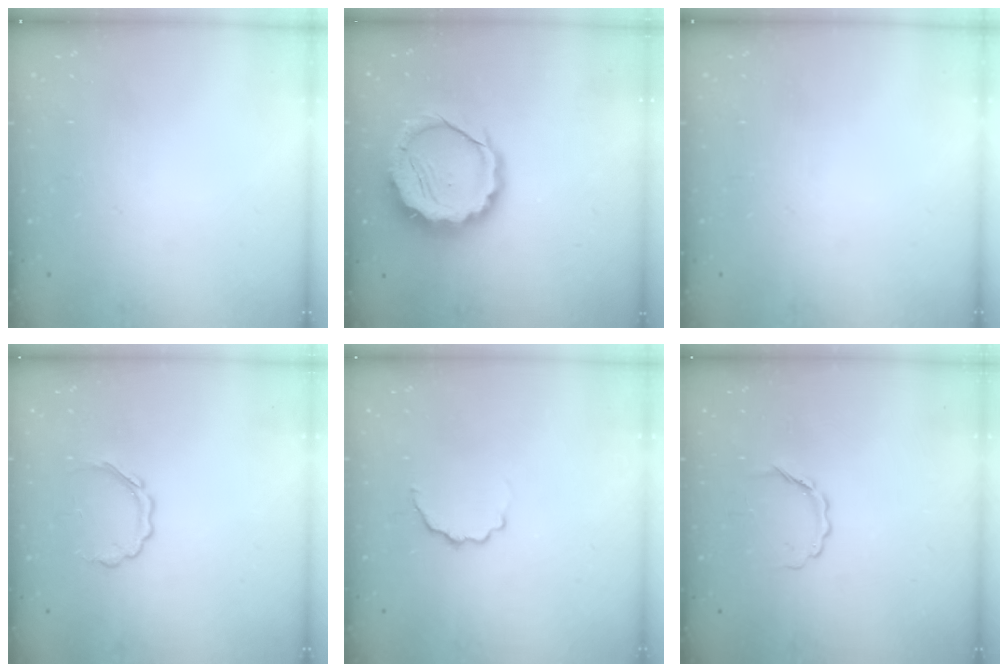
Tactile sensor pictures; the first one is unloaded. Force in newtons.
{"total": 13.5, "press": 13.1, "slide": 3.3}
{"total": 0.0}
{"total": 4.9, "press": 4.8, "slide": 1.3}
{"total": 3.7, "press": 3.5, "slide": 1.1}
{"total": 4.6, "press": 4.5, "slide": 0.7}